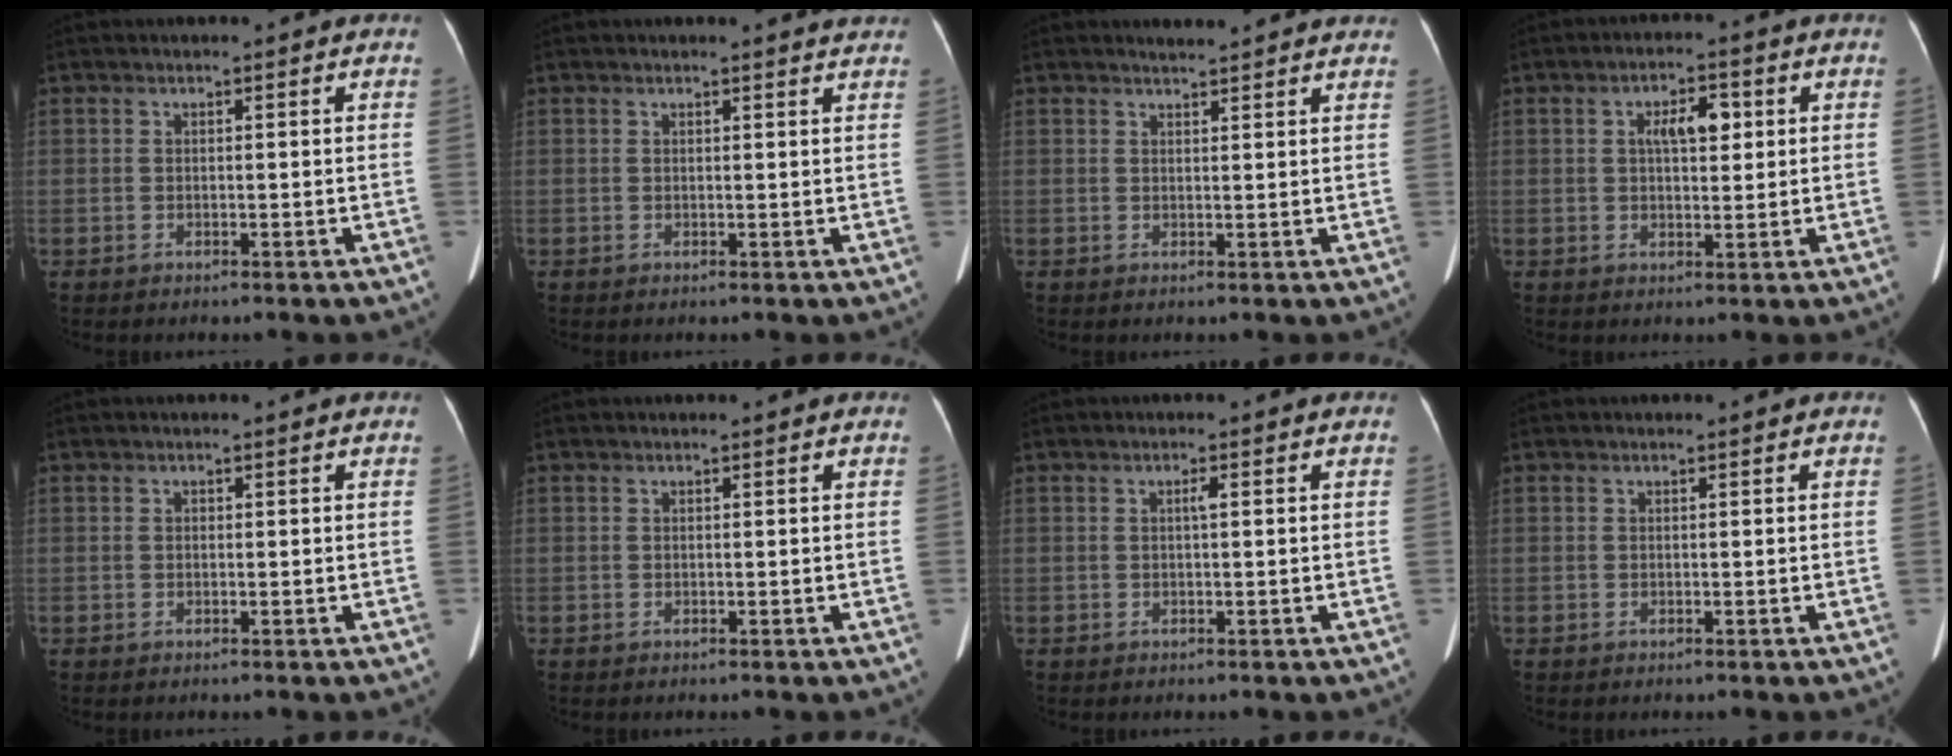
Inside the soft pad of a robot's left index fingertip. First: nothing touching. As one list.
[{"total": 2.4, "force": [2.4, 0.0, 0.2], "torque": [-0.005, -0.008, 0.013]}, {"total": 5.3, "force": [5.1, 0.7, 1.4], "torque": [-0.017, 0.015, 0.050]}, {"total": 4.7, "force": [1.3, 1.9, 4.1], "torque": [-0.072, 0.012, 0.022]}, {"total": 0.0}, {"total": 0.0}, {"total": 0.9, "force": [0.2, 0.0, 0.9], "torque": [-0.021, -0.002, 0.003]}, {"total": 0.0}]